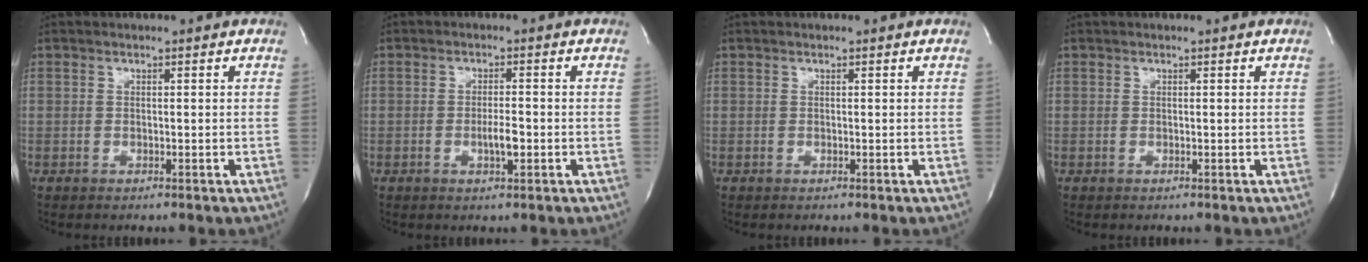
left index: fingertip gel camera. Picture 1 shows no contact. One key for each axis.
{"total": 2.7, "fx": -1.0, "fy": 0.5, "fz": 2.5, "tx": -0.050, "ty": -0.004, "tz": -0.015}
{"total": 0.0}
{"total": 0.0}